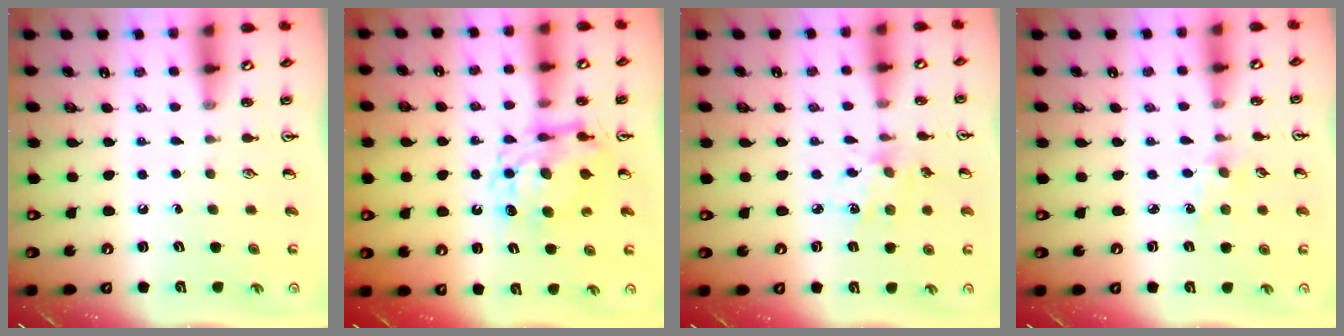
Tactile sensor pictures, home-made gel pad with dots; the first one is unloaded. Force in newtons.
{"total": 10.4, "press": 10.3, "slide": 0.9}
{"total": 5.3, "press": 5.3, "slide": 0.3}
{"total": 2.0, "press": 2.0, "slide": 0.4}